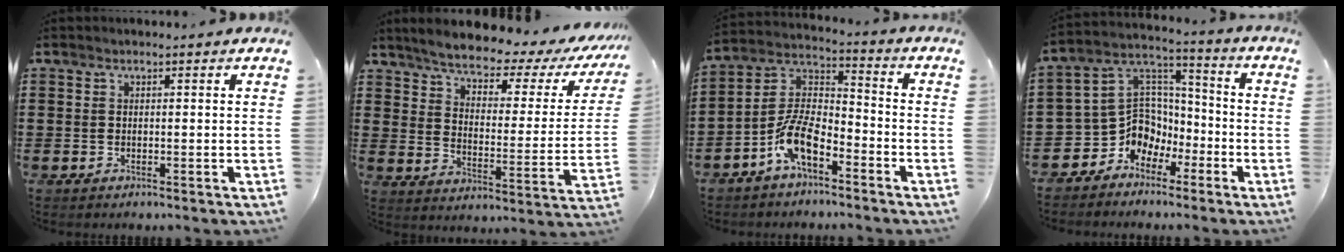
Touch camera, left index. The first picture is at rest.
{"total": 4.9, "force": [4.4, 0.7, 2.0], "torque": [-0.065, -0.035, 0.067]}
{"total": 9.0, "force": [-5.9, 3.3, 6.0], "torque": [-0.150, 0.000, -0.121]}
{"total": 7.8, "force": [-3.5, 6.8, 1.7], "torque": [-0.074, -0.011, -0.069]}